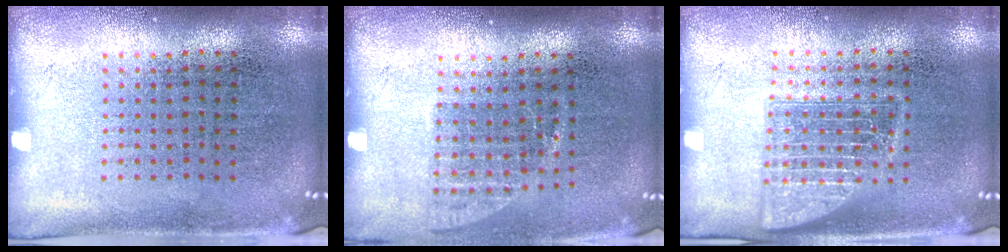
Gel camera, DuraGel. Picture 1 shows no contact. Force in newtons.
{"total": 1.1, "press": 0.9, "slide": 0.6}
{"total": 2.4, "press": 2.3, "slide": 0.5}